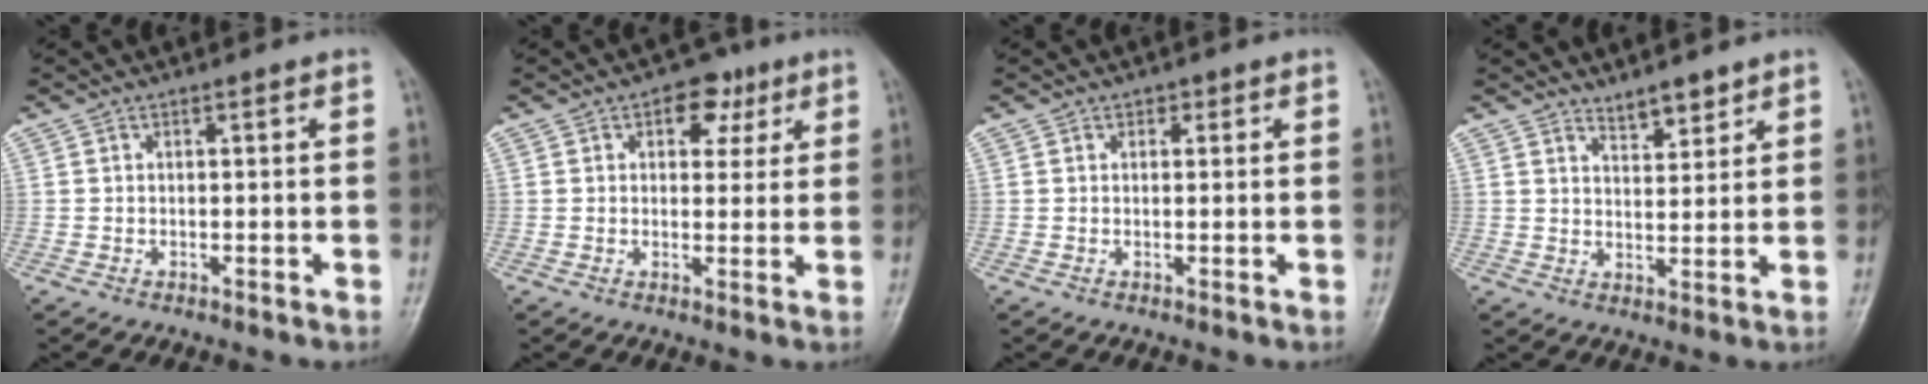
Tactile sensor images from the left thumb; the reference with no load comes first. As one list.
[{"total": 6.0, "force": [2.8, 4.1, 3.3], "torque": [-0.006, -0.004, 0.031]}, {"total": 1.0, "force": [0.5, 0.8, 0.2], "torque": [0.009, -0.002, 0.006]}, {"total": 4.1, "force": [3.4, 1.4, 1.8], "torque": [-0.015, -0.029, 0.057]}]